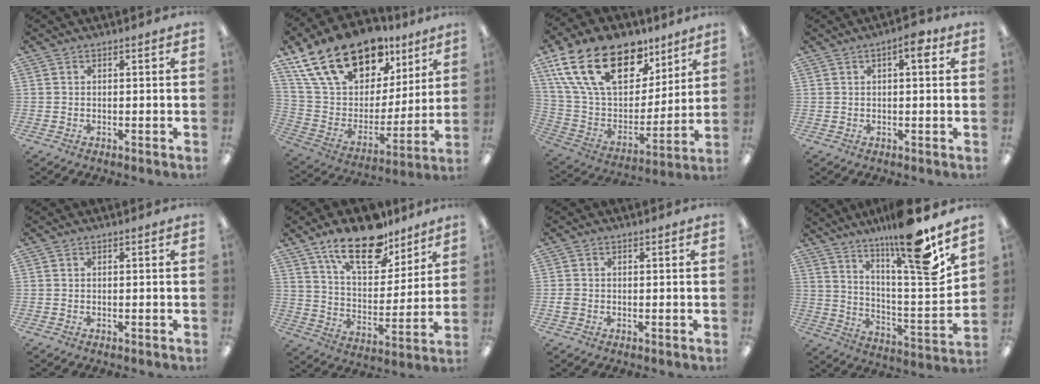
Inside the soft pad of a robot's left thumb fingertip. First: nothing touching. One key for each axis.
{"total": 22.8, "fx": 16.1, "fy": 12.1, "fz": 10.6, "tx": -0.199, "ty": -0.095, "tz": 0.297}
{"total": 25.4, "fx": 14.2, "fy": 13.9, "fz": 15.7, "tx": -0.300, "ty": -0.064, "tz": 0.256}
{"total": 4.5, "fx": 2.0, "fy": 1.4, "fz": 3.8, "tx": -0.047, "ty": -0.006, "tz": 0.027}
{"total": 0.0}
{"total": 18.6, "fx": 13.3, "fy": 8.1, "fz": 10.1, "tx": -0.161, "ty": -0.071, "tz": 0.228}
{"total": 1.5, "fx": -0.3, "fy": 1.3, "fz": 0.7, "tx": -0.011, "ty": 0.004, "tz": -0.006}
{"total": 18.2, "fx": 14.5, "fy": 1.1, "fz": 11.0, "tx": -0.181, "ty": -0.109, "tz": 0.226}